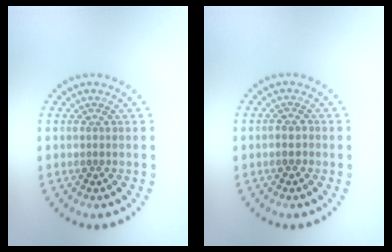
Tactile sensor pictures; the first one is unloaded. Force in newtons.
{"total": 1.1, "press": 1.1, "slide": 0.4}